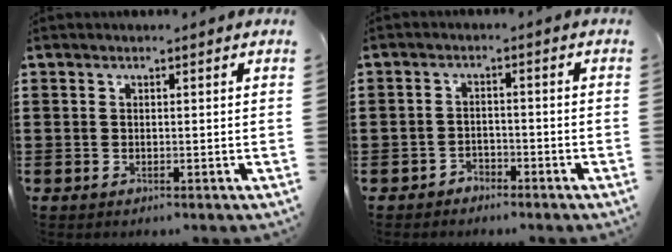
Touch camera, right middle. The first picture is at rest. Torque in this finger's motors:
{"motor_torque": [0.58, 0.77, -0.57, -0.07]}